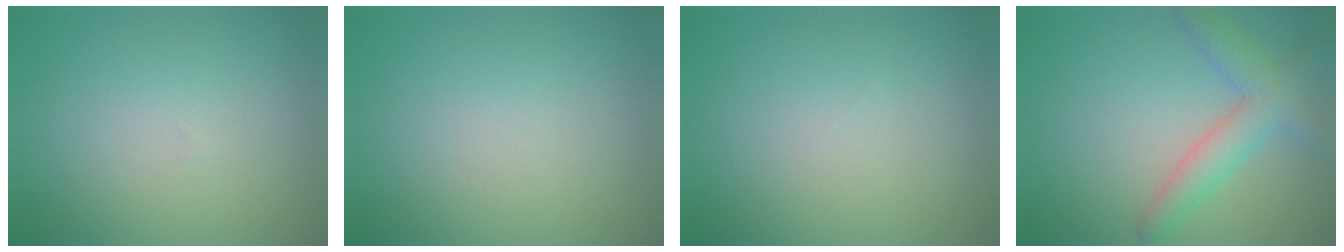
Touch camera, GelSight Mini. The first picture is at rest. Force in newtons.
{"total": 0.0}
{"total": 0.0}
{"total": 4.2, "press": 4.2, "slide": 0.2}